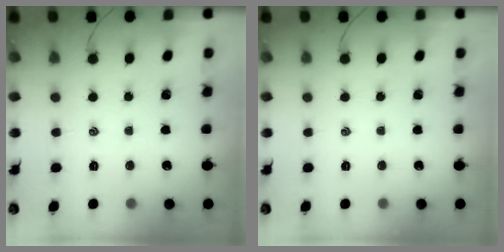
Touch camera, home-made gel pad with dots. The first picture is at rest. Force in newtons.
{"total": 0.0}